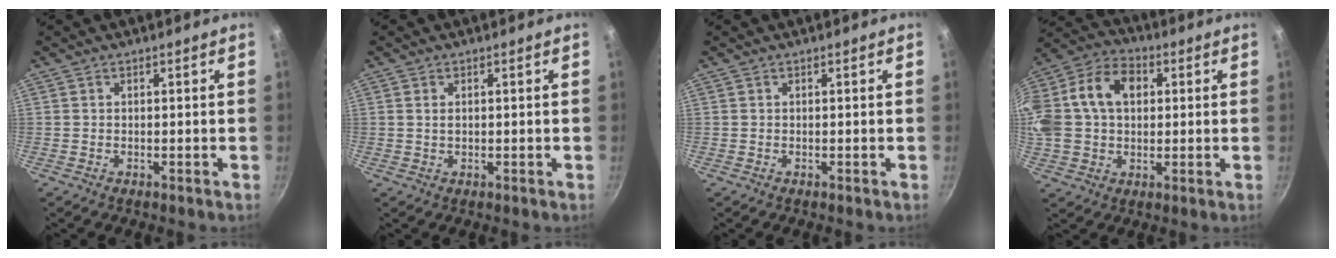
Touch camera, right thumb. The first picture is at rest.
{"total": 1.3, "force": [0.3, 0.8, 0.9], "torque": [-0.016, 0.002, 0.005]}
{"total": 0.0}
{"total": 23.0, "force": [4.3, 16.7, 15.3], "torque": [-0.336, 0.049, 0.066]}